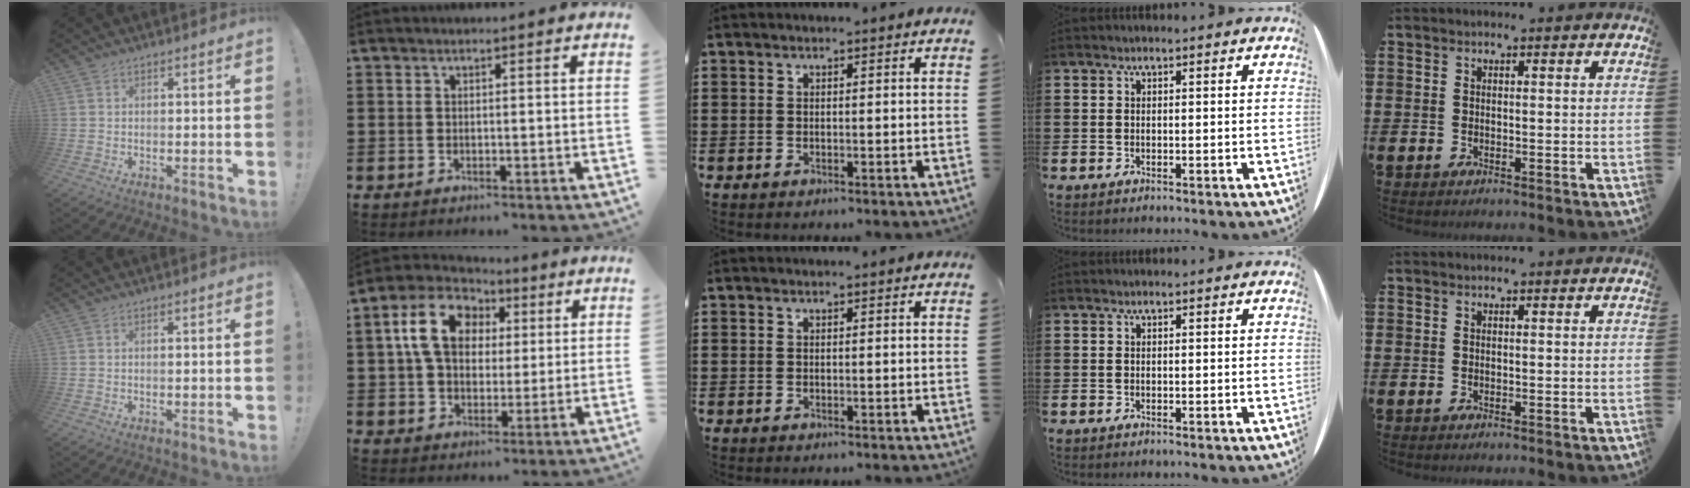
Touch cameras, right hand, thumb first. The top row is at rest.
{"index": {"total": 10.6, "force": [2.7, 8.0, 6.4], "torque": [-0.142, 0.018, 0.046]}}